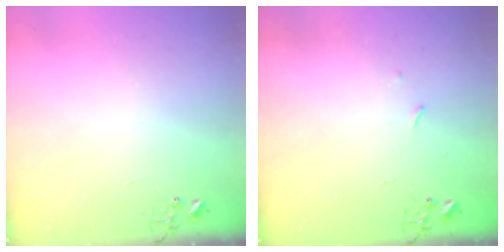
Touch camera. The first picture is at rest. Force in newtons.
{"total": 2.9, "press": 2.8, "slide": 0.5}